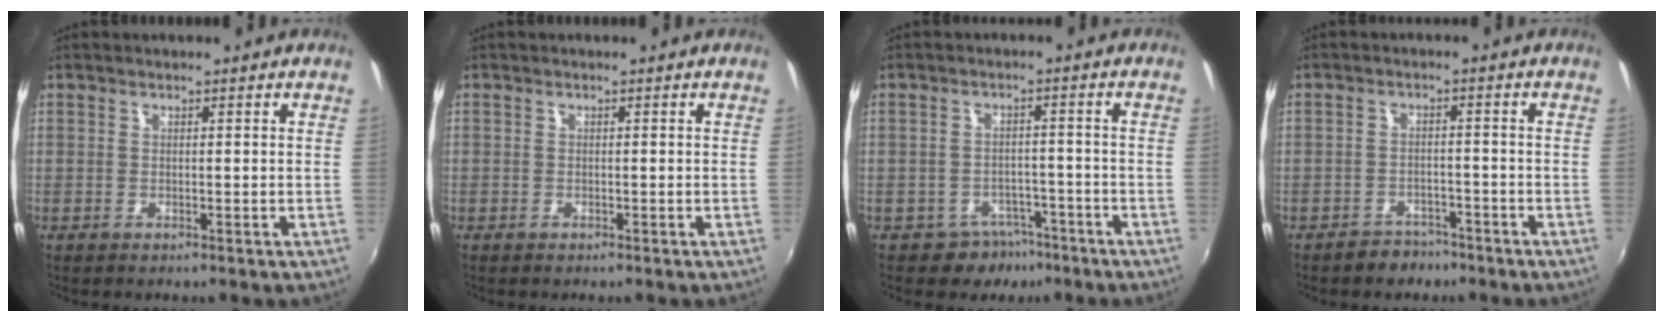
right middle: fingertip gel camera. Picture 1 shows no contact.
{"total": 0.7, "force": [-0.5, 0.6, 0.0], "torque": [-0.002, 0.002, -0.008]}
{"total": 5.6, "force": [-3.9, 4.0, 0.6], "torque": [-0.016, 0.020, -0.047]}
{"total": 4.4, "force": [-3.6, 2.5, 0.4], "torque": [-0.018, 0.008, -0.052]}